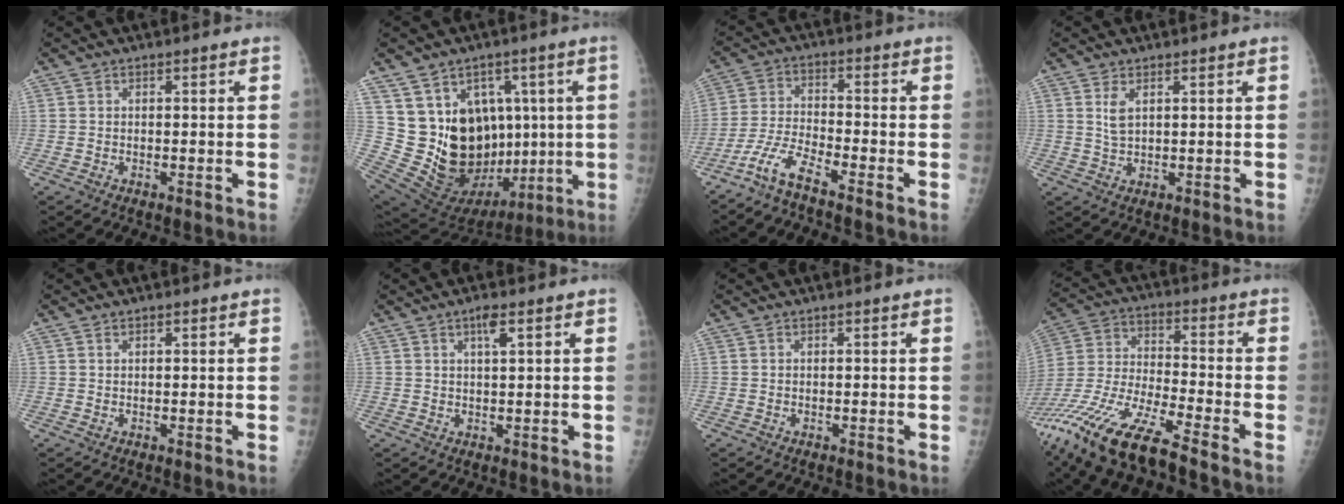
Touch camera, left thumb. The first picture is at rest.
{"total": 21.3, "force": [2.2, 14.5, 15.5], "torque": [-0.222, -0.010, 0.078]}
{"total": 6.2, "force": [-5.0, 0.2, 3.6], "torque": [-0.087, 0.020, -0.112]}
{"total": 2.7, "force": [1.2, 1.2, 2.1], "torque": [-0.041, -0.007, 0.030]}
{"total": 0.6, "force": [0.3, 0.3, 0.4], "torque": [-0.003, 0.000, 0.005]}
{"total": 2.8, "force": [1.5, 0.6, 2.4], "torque": [-0.043, -0.002, 0.026]}
{"total": 0.0}
{"total": 19.8, "force": [-14.7, 2.5, 13.0], "torque": [-0.311, 0.005, -0.285]}